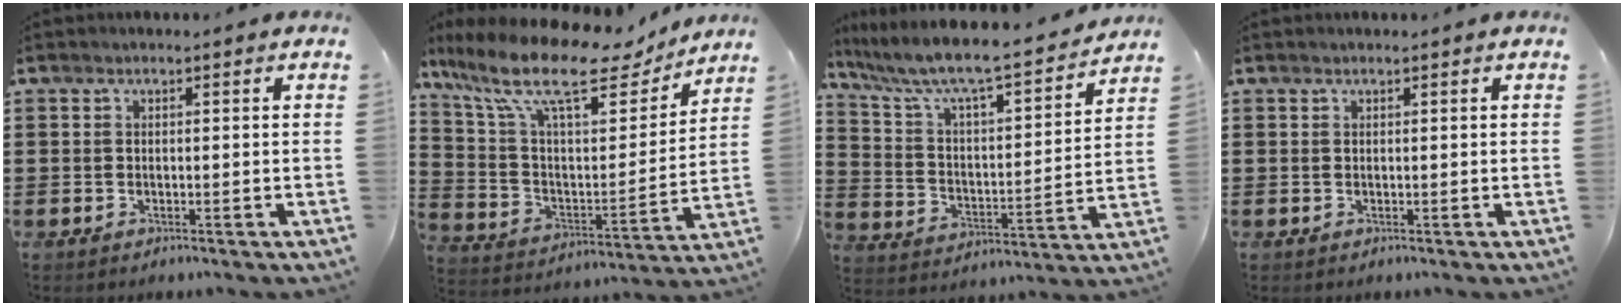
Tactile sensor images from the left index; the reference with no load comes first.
{"total": 14.3, "force": [10.1, 3.8, 9.3], "torque": [-0.216, -0.057, 0.167]}
{"total": 6.7, "force": [5.7, 0.6, 3.5], "torque": [-0.097, -0.051, 0.086]}
{"total": 0.0}